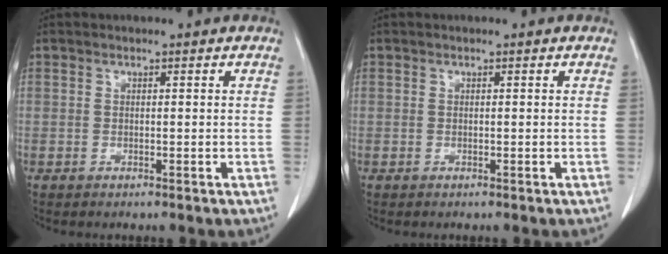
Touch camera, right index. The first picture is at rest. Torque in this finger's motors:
{"motor_torque": [0.00, 0.00, 0.00, 0.00]}